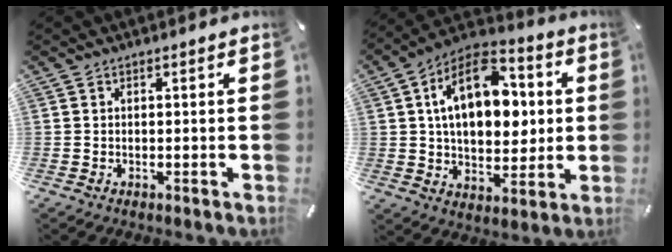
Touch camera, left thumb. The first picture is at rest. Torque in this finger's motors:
{"motor_torque": [2.50, 2.50, 1.70, -1.07, 0.61]}